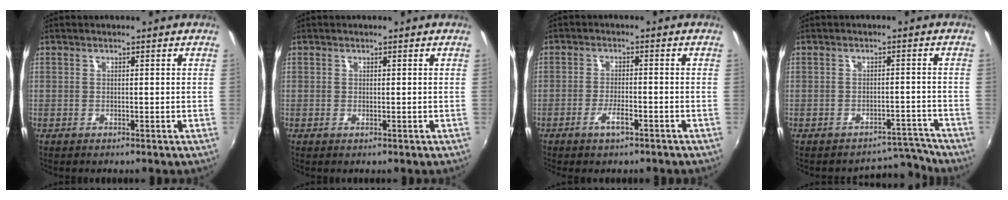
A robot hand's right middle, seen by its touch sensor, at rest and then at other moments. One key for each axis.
{"total": 0.0}
{"total": 3.7, "fx": -2.4, "fy": 0.8, "fz": 2.6, "tx": -0.061, "ty": -0.004, "tz": -0.044}
{"total": 5.0, "fx": -4.9, "fy": 0.6, "fz": -1.1, "tx": 0.027, "ty": 0.027, "tz": -0.065}